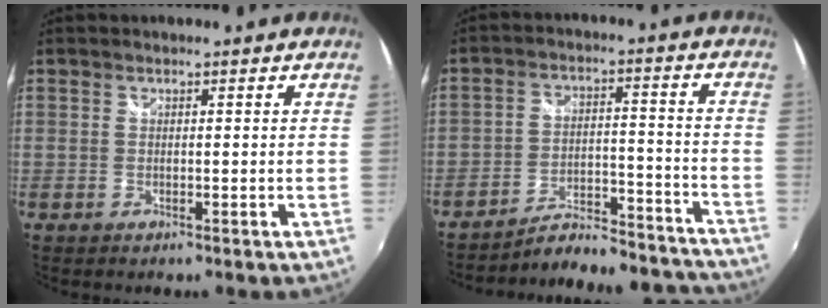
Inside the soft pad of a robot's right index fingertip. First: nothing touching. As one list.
[{"total": 16.0, "force": [-15.8, 1.8, 2.0], "torque": [-0.025, 0.036, -0.203]}]